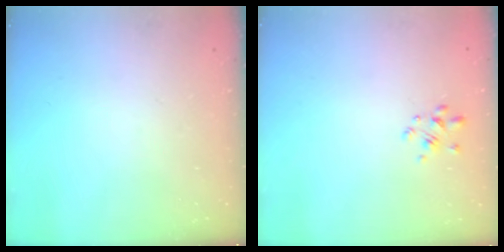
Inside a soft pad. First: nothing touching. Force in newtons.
{"total": 2.6, "press": 2.3, "slide": 1.2}